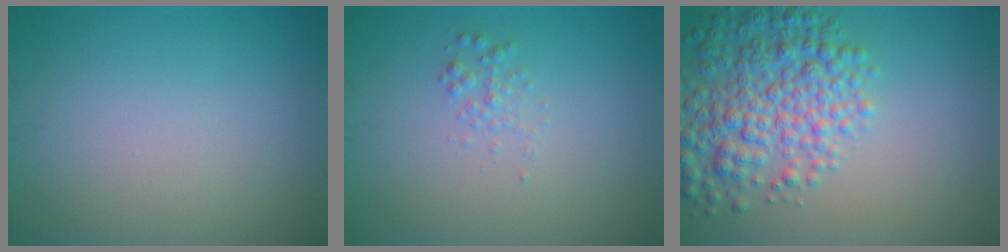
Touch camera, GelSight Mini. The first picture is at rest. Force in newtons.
{"total": 1.0, "press": 1.0, "slide": 0.0}
{"total": 6.6, "press": 6.6, "slide": 0.2}